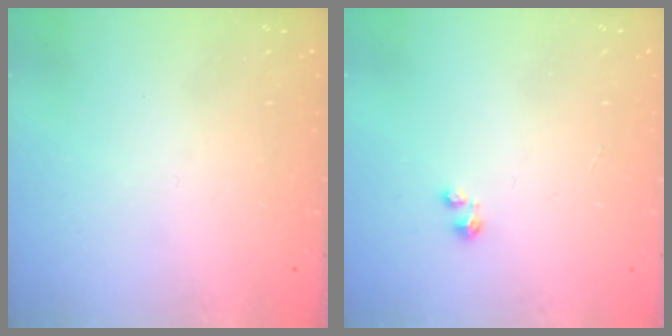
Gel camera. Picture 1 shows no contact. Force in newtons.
{"total": 0.0}